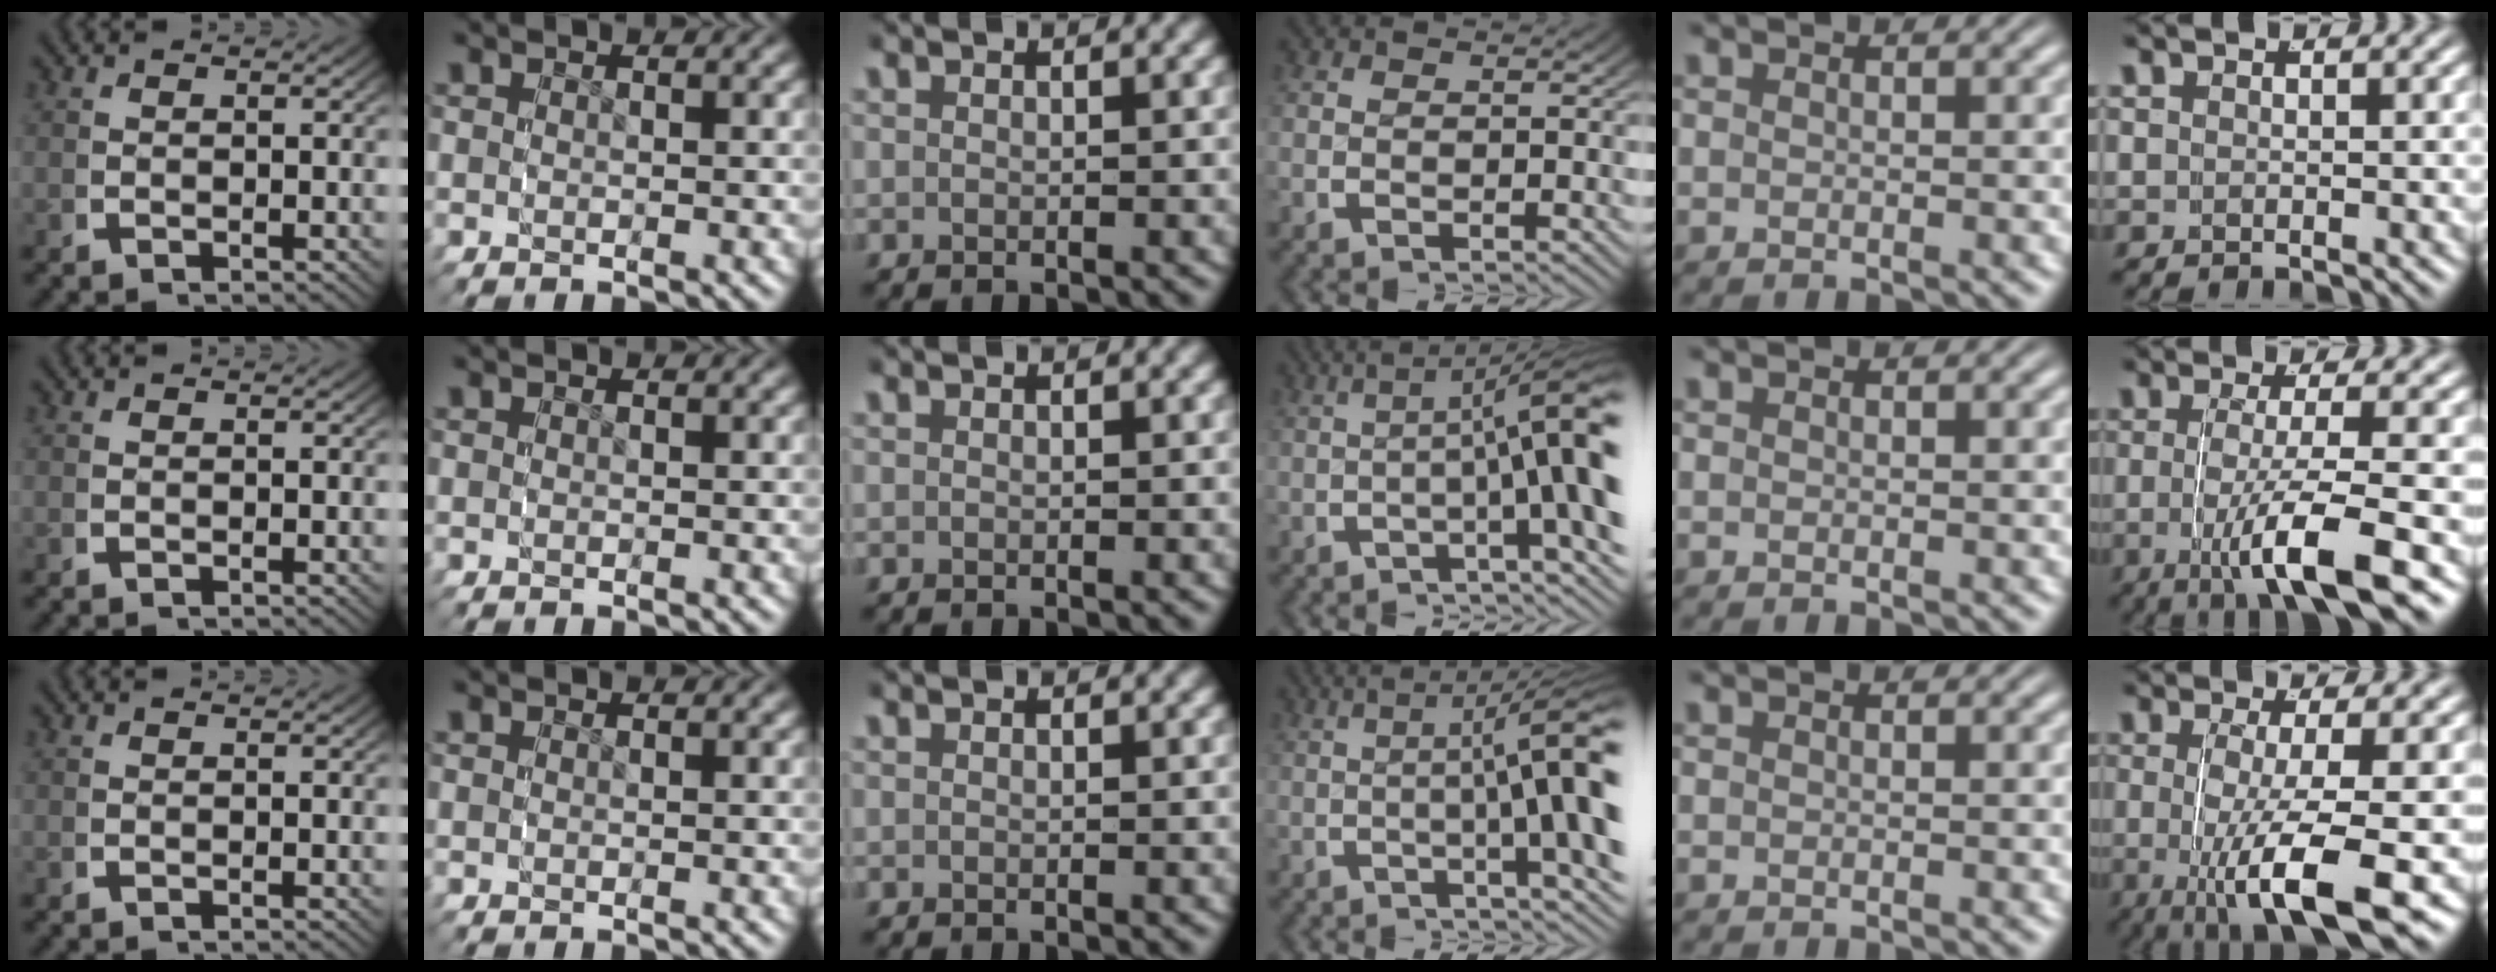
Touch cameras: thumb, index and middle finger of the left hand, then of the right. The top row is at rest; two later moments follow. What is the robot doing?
{"motion": "grasp_and_lifting", "object": "dispenser bottle"}